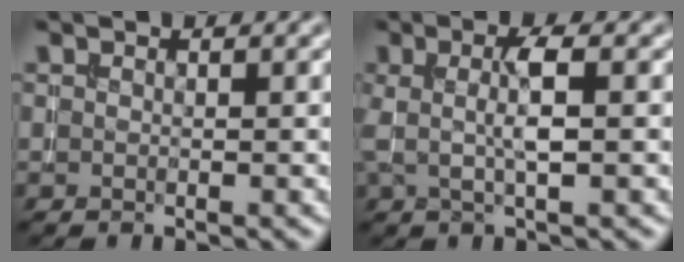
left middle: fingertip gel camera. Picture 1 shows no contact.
{"total": 3.0, "force": [0.3, 0.4, 3.0], "torque": [-0.057, 0.003, 0.003]}